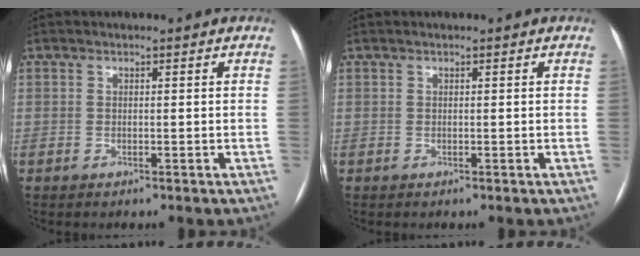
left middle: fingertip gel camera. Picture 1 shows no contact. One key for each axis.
{"total": 0.0}